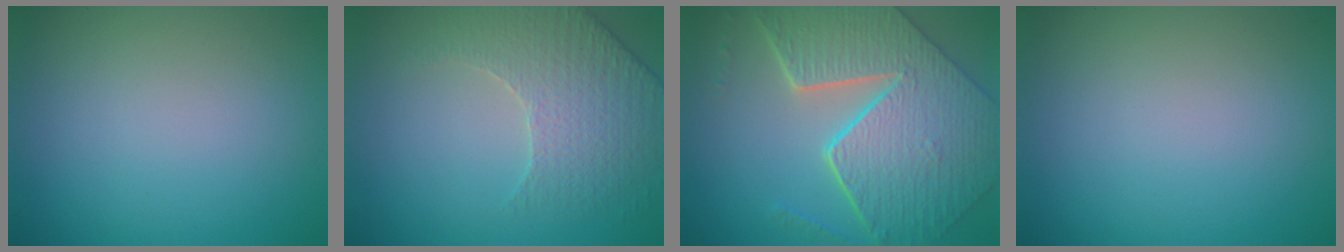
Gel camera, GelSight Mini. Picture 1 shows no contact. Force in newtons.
{"total": 3.1, "press": 3.0, "slide": 1.0}
{"total": 9.2, "press": 6.6, "slide": 6.4}
{"total": 0.0}